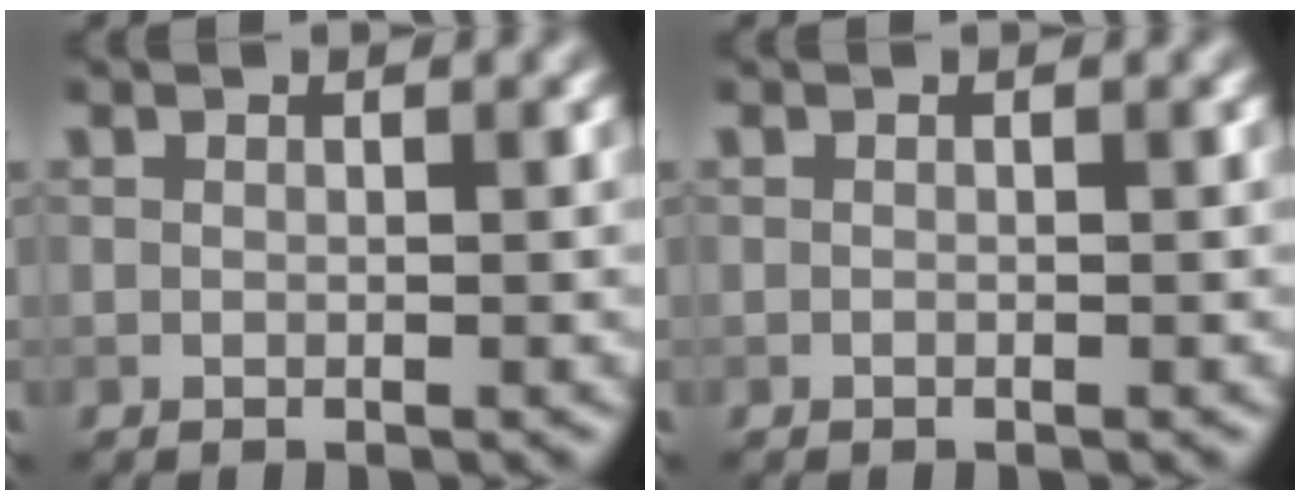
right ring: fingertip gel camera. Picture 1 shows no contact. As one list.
[{"total": 0.0}]